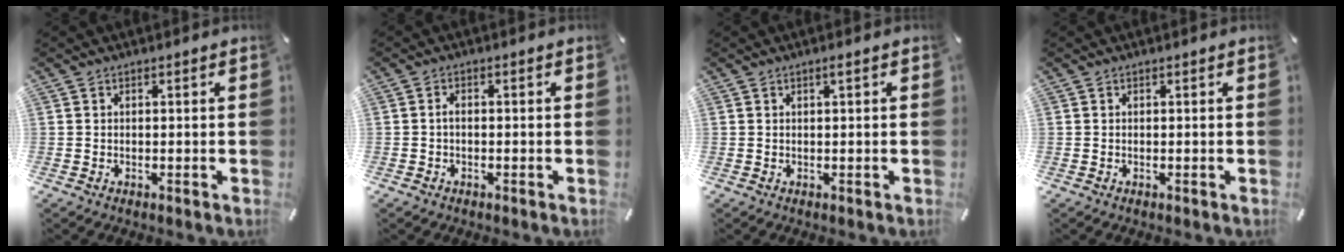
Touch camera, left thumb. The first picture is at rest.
{"total": 1.5, "force": [-0.5, 0.9, 1.1], "torque": [-0.023, 0.005, -0.012]}
{"total": 1.3, "force": [0.4, 0.1, 1.2], "torque": [-0.024, 0.000, 0.005]}
{"total": 0.0}